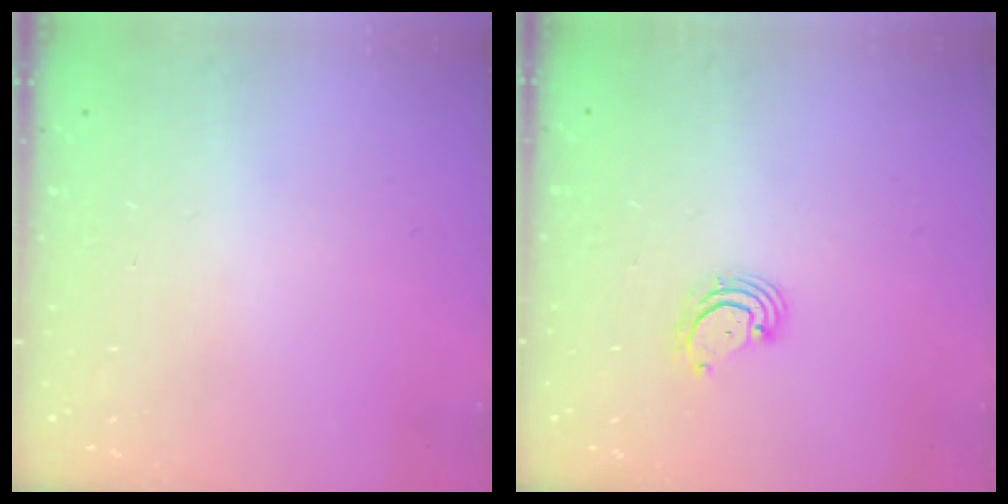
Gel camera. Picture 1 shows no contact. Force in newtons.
{"total": 3.0, "press": 3.0, "slide": 0.2}